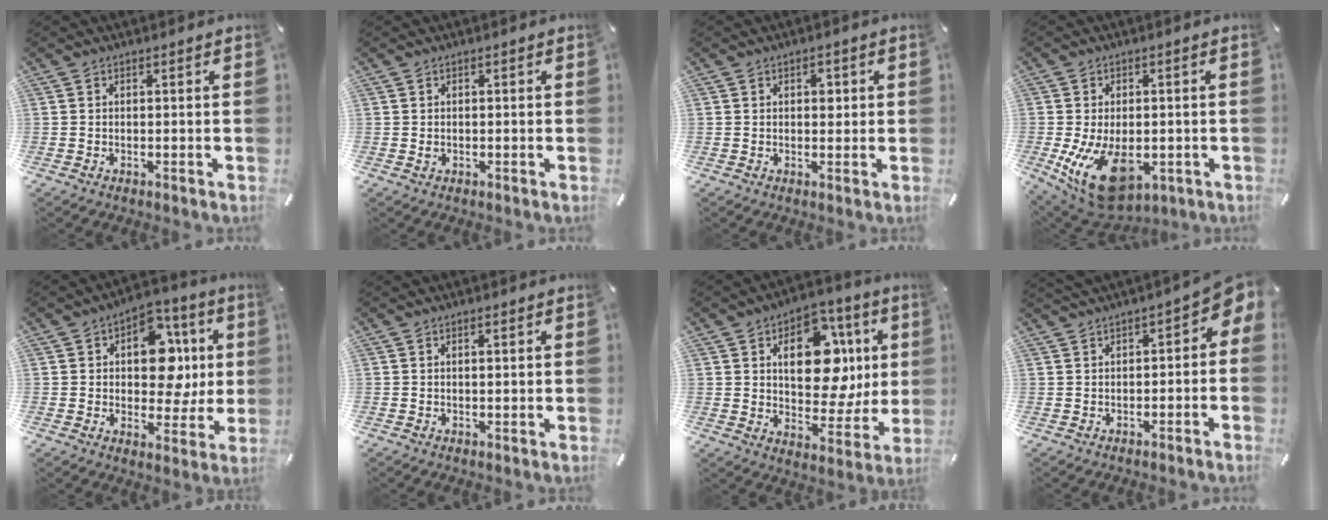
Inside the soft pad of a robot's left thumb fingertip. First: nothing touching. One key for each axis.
{"total": 0.7, "fx": -0.2, "fy": 0.6, "fz": 0.4, "tx": -0.010, "ty": 0.001, "tz": -0.003}
{"total": 2.4, "fx": 0.5, "fy": 1.7, "fz": 1.5, "tx": -0.010, "ty": -0.002, "tz": 0.002}
{"total": 13.9, "fx": -4.0, "fy": 8.3, "fz": 10.4, "tx": -0.199, "ty": 0.002, "tz": -0.060}
{"total": 14.1, "fx": 3.0, "fy": 10.1, "fz": 9.4, "tx": -0.121, "ty": -0.019, "tz": 0.055}
{"total": 0.7, "fx": 0.2, "fy": 0.2, "fz": 0.6, "tx": -0.013, "ty": 0.000, "tz": 0.004}
{"total": 17.1, "fx": 4.8, "fy": 11.3, "fz": 11.9, "tx": -0.158, "ty": -0.019, "tz": 0.086}
{"total": 4.4, "fx": 1.1, "fy": 2.5, "fz": 3.4, "tx": -0.042, "ty": -0.011, "tz": 0.014}